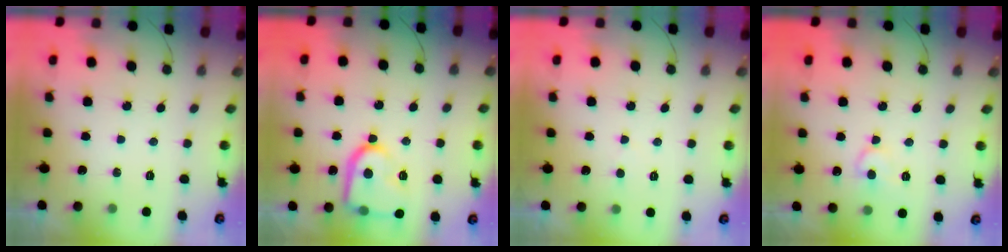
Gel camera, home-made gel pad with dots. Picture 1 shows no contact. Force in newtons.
{"total": 15.6, "press": 15.6, "slide": 1.3}
{"total": 2.8, "press": 2.8, "slide": 0.3}
{"total": 7.9, "press": 7.9, "slide": 0.6}